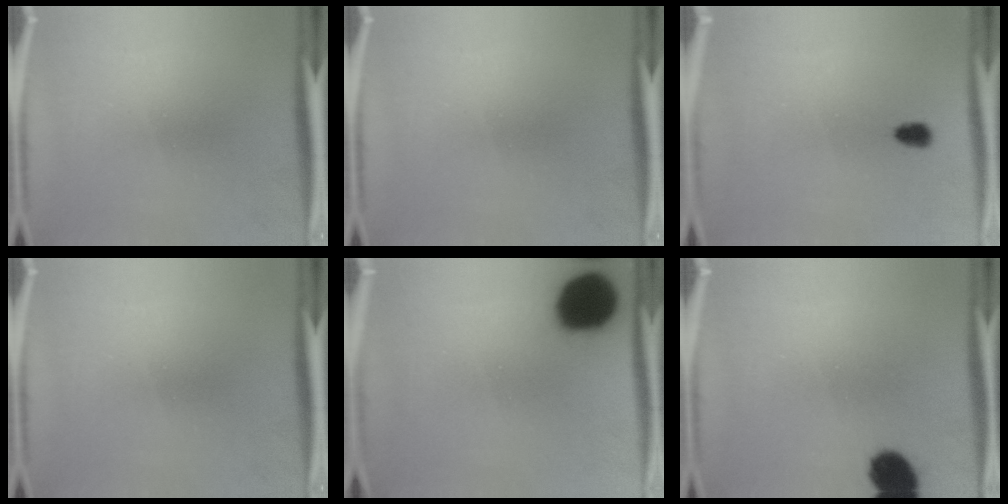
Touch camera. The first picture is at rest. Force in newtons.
{"total": 0.0}
{"total": 2.2}
{"total": 0.0}
{"total": 16.5}
{"total": 8.2}